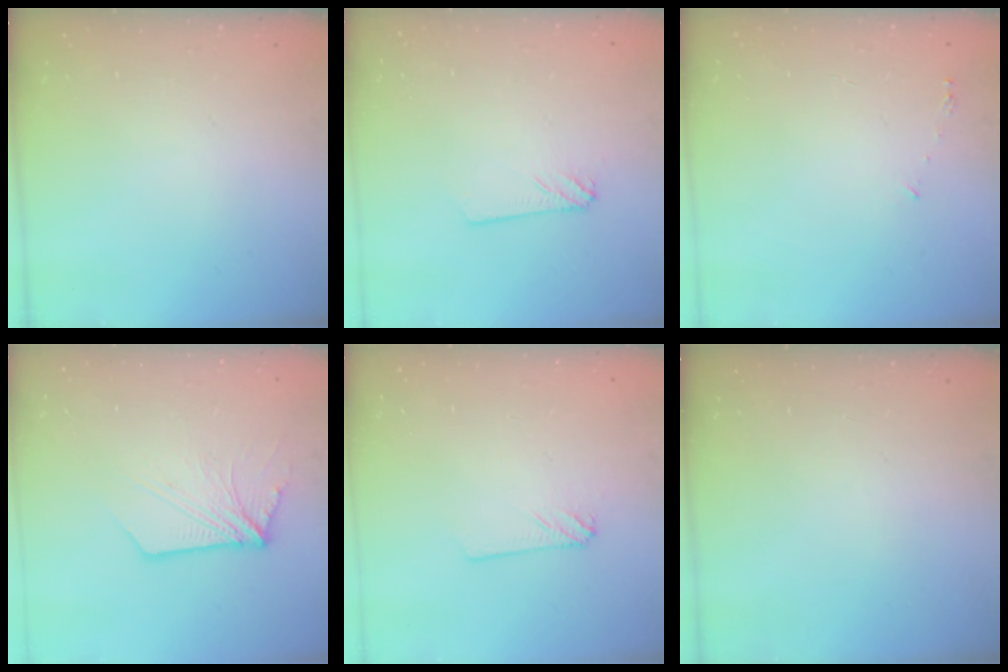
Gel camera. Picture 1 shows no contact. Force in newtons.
{"total": 2.4, "press": 2.4, "slide": 0.3}
{"total": 3.2, "press": 3.2, "slide": 0.2}
{"total": 9.8, "press": 9.7, "slide": 0.9}
{"total": 2.4, "press": 2.4, "slide": 0.2}
{"total": 0.0}